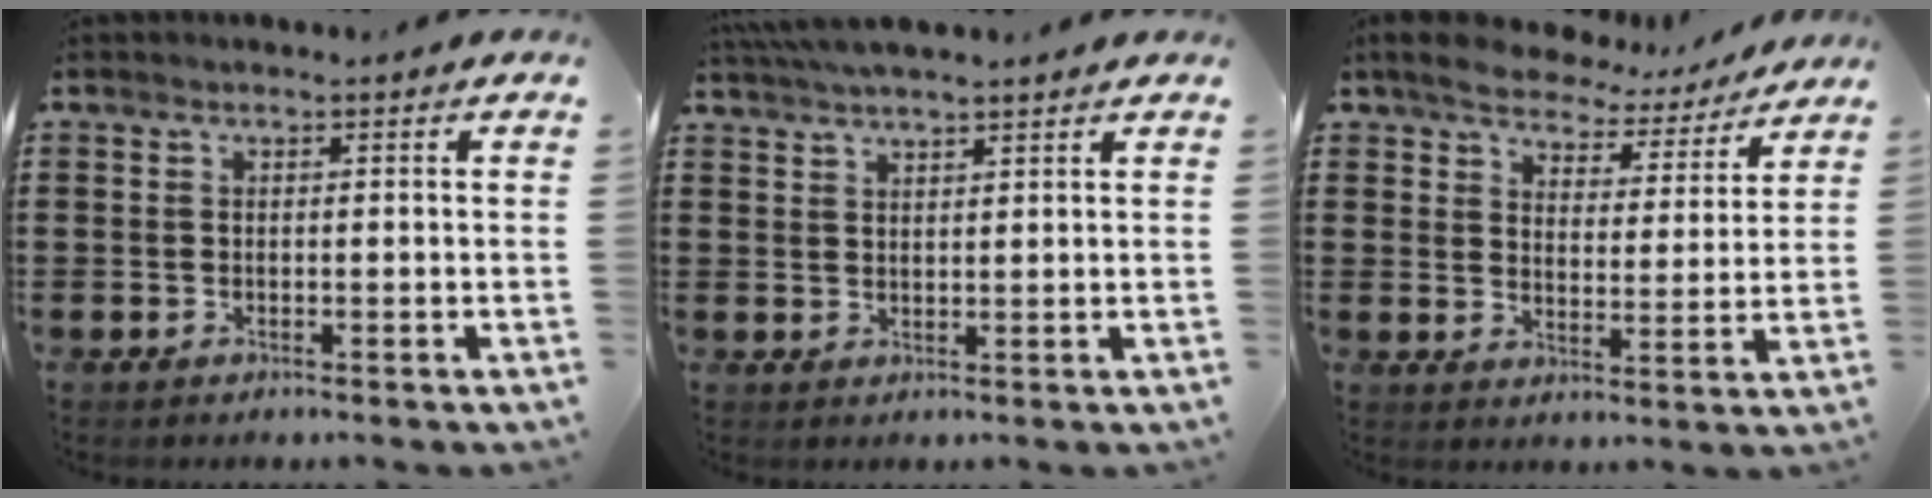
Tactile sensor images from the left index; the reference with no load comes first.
{"total": 3.7, "force": [3.3, 0.0, 1.5], "torque": [-0.038, -0.002, 0.064]}
{"total": 5.4, "force": [5.2, 1.2, 0.7], "torque": [-0.045, -0.031, 0.090]}